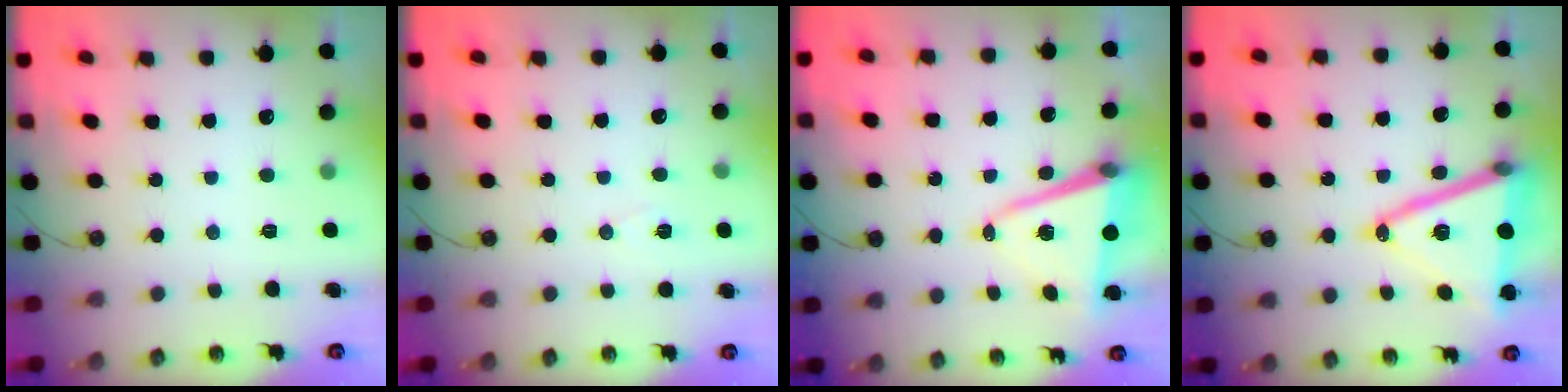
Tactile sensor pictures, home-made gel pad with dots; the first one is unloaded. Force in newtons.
{"total": 6.7, "press": 5.1, "slide": 4.3}
{"total": 9.9, "press": 9.3, "slide": 3.5}
{"total": 18.5, "press": 18.1, "slide": 4.0}